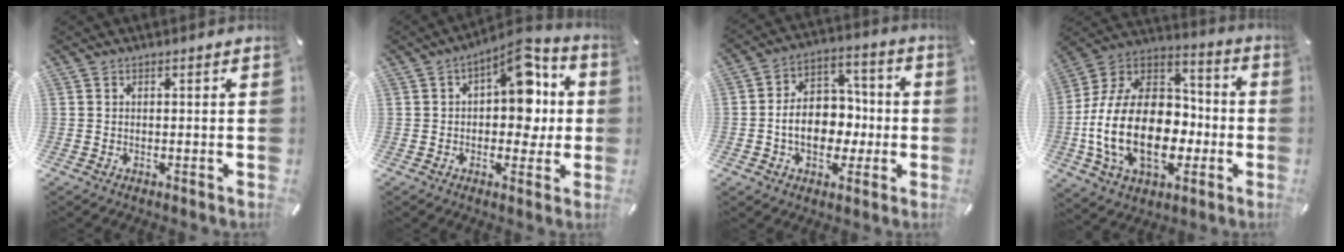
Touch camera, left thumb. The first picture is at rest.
{"total": 12.2, "force": [3.3, 7.4, 9.2], "torque": [-0.113, -0.021, 0.054]}
{"total": 12.0, "force": [-2.3, 9.4, 7.1], "torque": [-0.123, 0.022, -0.036]}
{"total": 23.3, "force": [-5.8, 16.1, 15.8], "torque": [-0.338, 0.011, -0.094]}